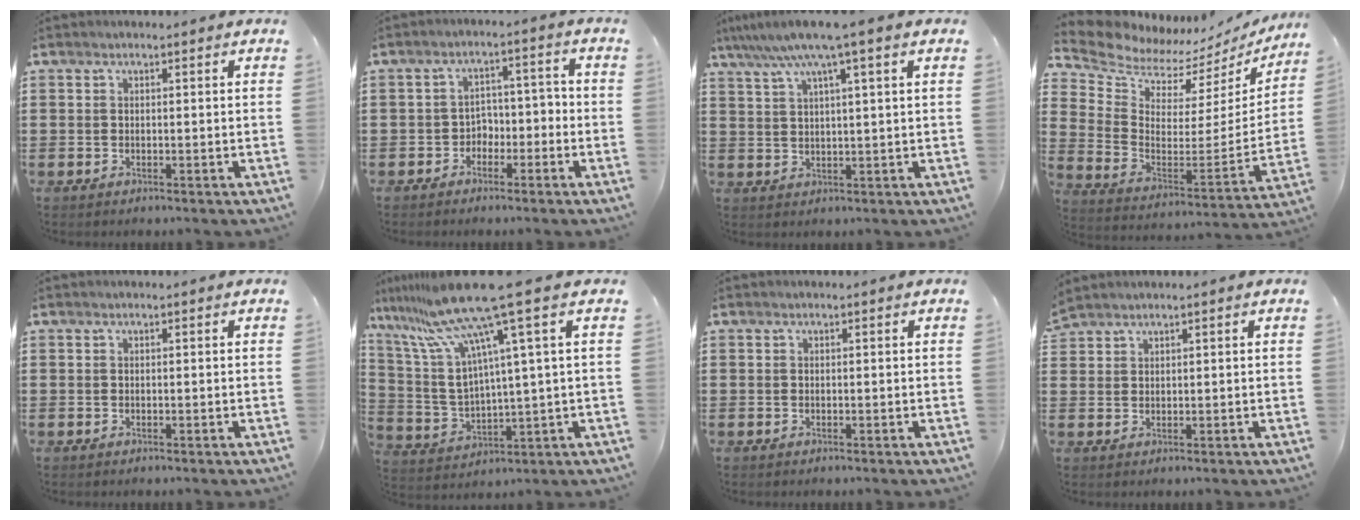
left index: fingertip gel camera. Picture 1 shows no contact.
{"total": 3.2, "force": [-2.3, 2.1, 0.7], "torque": [-0.025, 0.008, -0.051]}
{"total": 6.8, "force": [4.2, -0.3, 5.3], "torque": [-0.114, -0.009, 0.069]}
{"total": 6.9, "force": [6.5, 1.8, 1.3], "torque": [-0.068, -0.064, 0.110]}
{"total": 0.0}
{"total": 14.5, "force": [9.3, 0.8, 11.1], "torque": [-0.280, -0.063, 0.141]}
{"total": 0.0}
{"total": 1.7, "force": [1.7, 0.1, 0.1], "torque": [-0.005, 0.002, 0.034]}